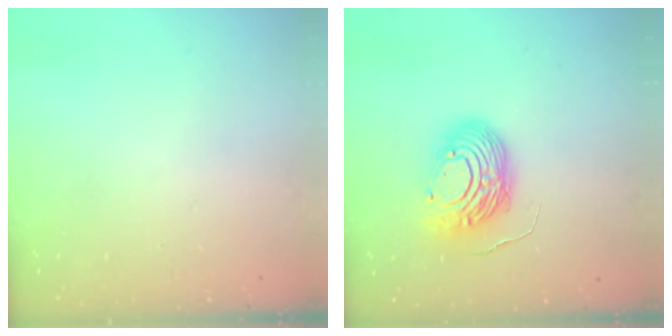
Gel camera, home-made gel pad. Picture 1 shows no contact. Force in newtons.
{"total": 12.6, "press": 12.5, "slide": 1.1}